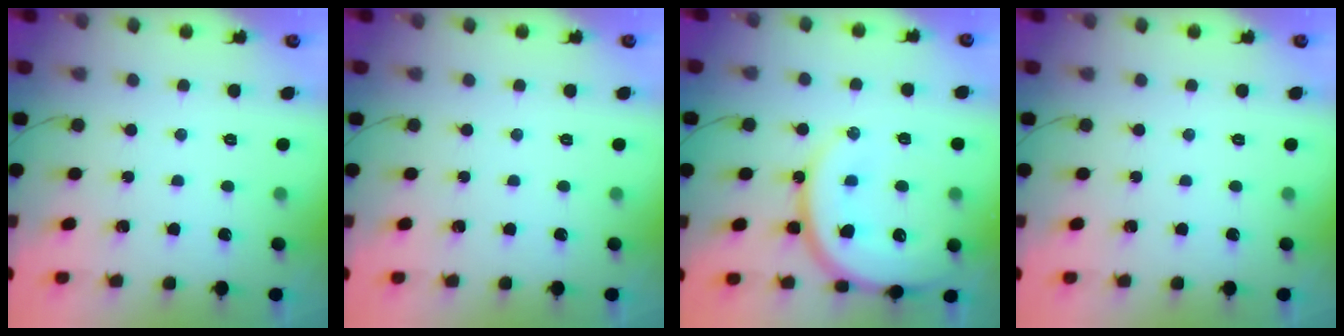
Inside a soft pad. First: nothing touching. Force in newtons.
{"total": 0.0}
{"total": 18.7, "press": 18.6, "slide": 1.9}
{"total": 0.0}